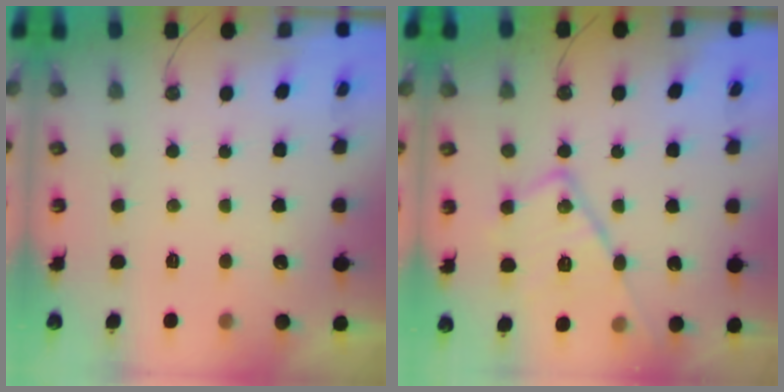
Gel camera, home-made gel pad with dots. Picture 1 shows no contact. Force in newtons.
{"total": 16.9, "press": 16.9, "slide": 1.4}